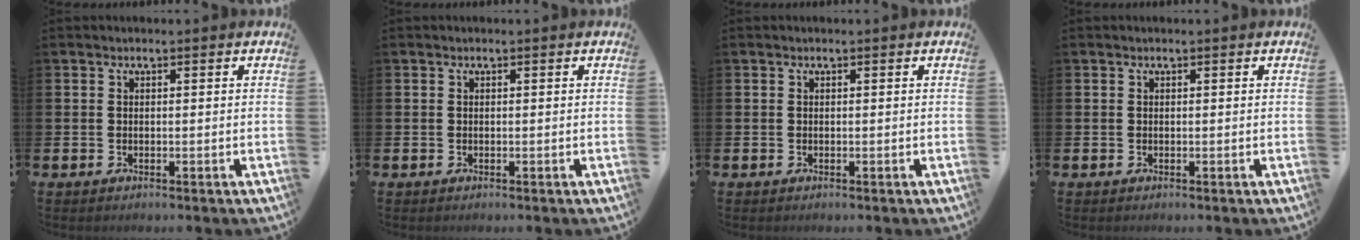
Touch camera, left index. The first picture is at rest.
{"total": 0.0}
{"total": 0.0}
{"total": 0.0}